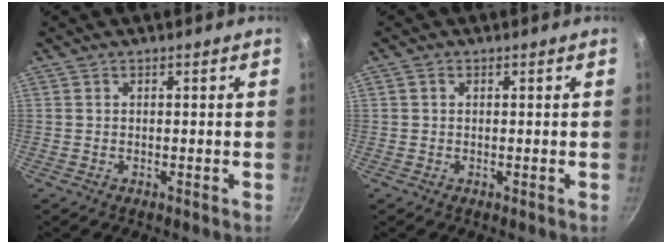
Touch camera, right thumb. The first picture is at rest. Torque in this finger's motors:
{"motor_torque": [-0.46, -0.29, 0.15, 0.66, 0.01]}